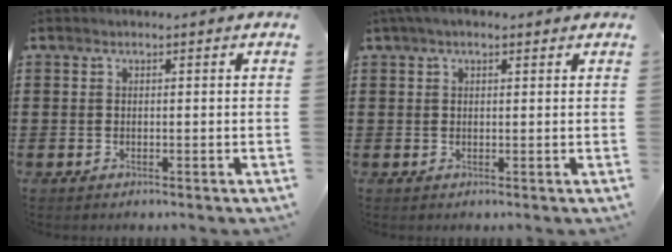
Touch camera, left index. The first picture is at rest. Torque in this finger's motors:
{"motor_torque": [2.14, 0.00, 0.40, 0.12]}